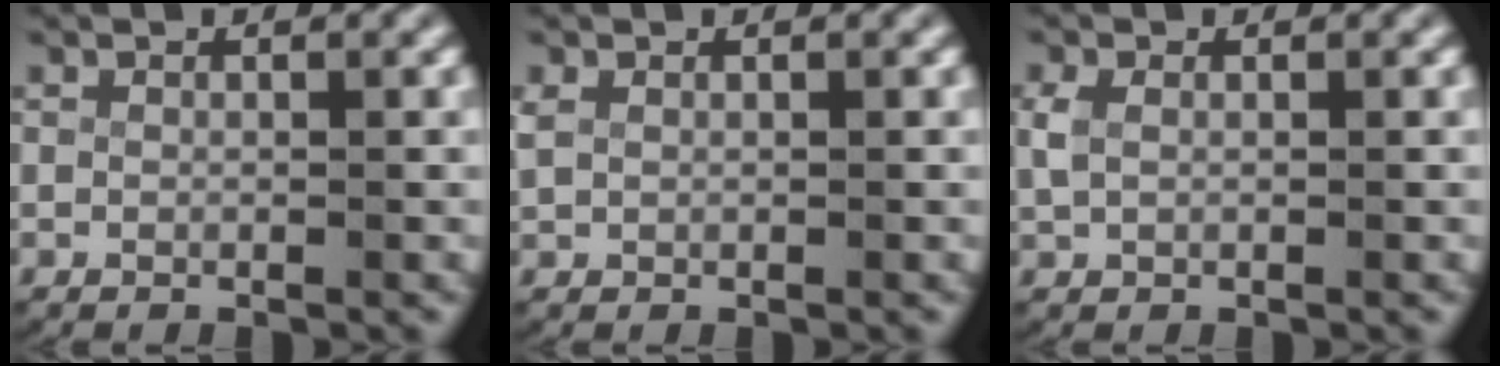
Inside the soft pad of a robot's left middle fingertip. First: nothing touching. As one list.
[{"total": 0.7, "force": [0.4, 0.5, 0.4], "torque": [-0.020, -0.003, 0.014]}, {"total": 1.2, "force": [0.3, 0.8, 0.9], "torque": [-0.034, -0.004, 0.014]}]